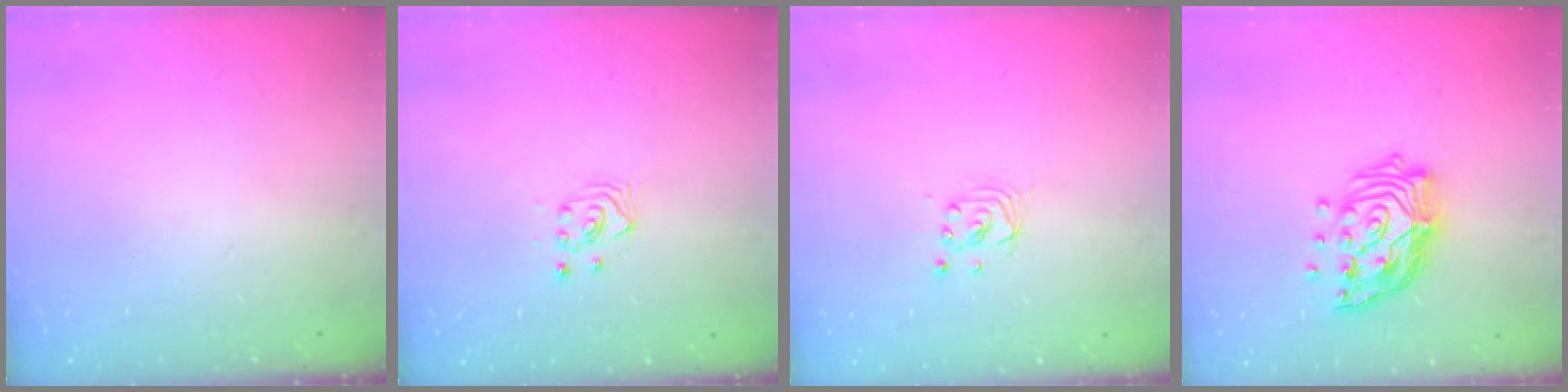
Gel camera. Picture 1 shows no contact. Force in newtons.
{"total": 2.6, "press": 2.6, "slide": 0.3}
{"total": 2.8, "press": 2.8, "slide": 0.2}
{"total": 16.1, "press": 16.0, "slide": 1.8}